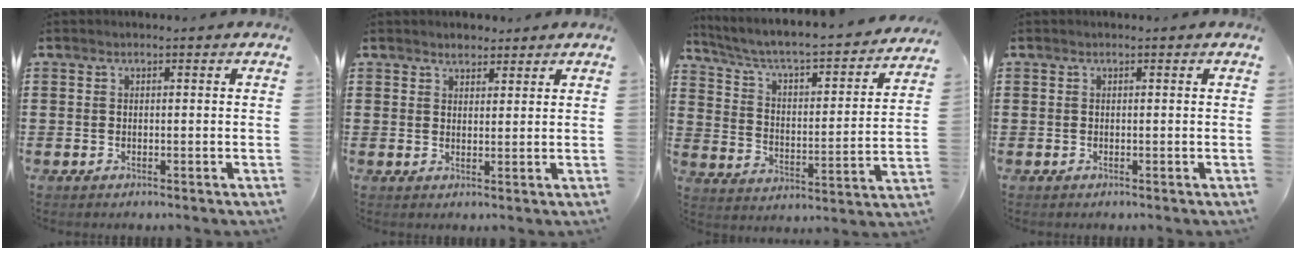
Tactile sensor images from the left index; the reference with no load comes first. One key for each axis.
{"total": 2.0, "fx": 1.8, "fy": 0.7, "fz": 0.2, "tx": 0.001, "ty": 0.000, "tz": 0.034}
{"total": 4.0, "fx": 3.2, "fy": 0.6, "fz": 2.2, "tx": -0.061, "ty": -0.039, "tz": 0.043}
{"total": 0.0}